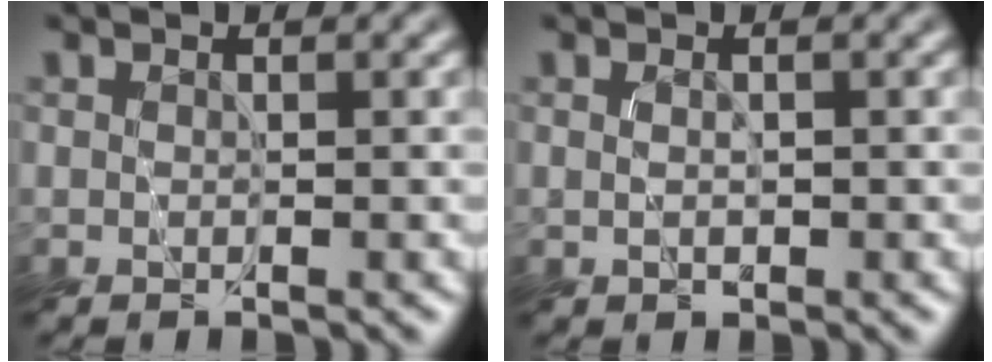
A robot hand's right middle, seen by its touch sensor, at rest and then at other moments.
{"total": 0.0}